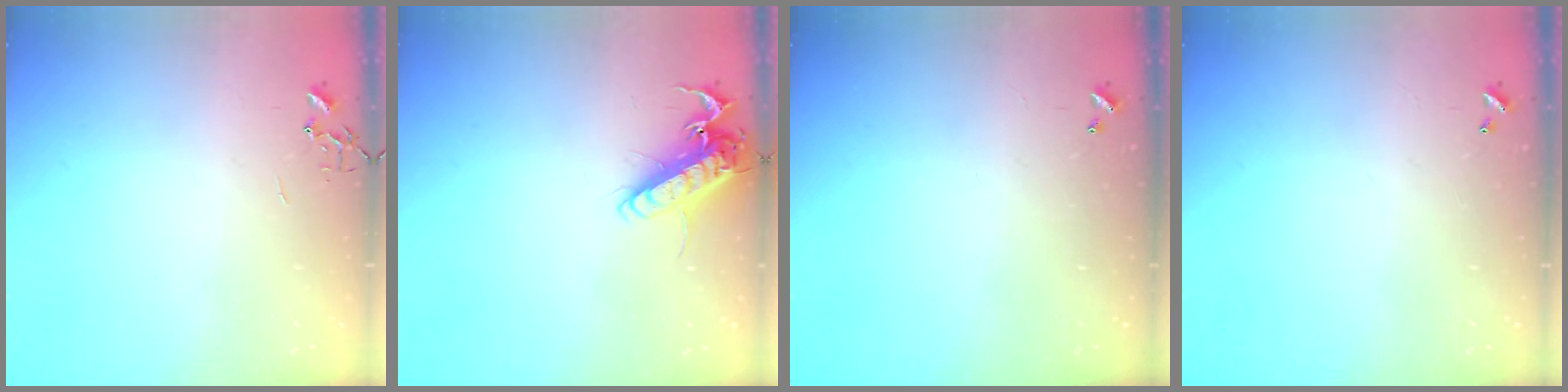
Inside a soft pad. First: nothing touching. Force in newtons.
{"total": 12.8, "press": 12.6, "slide": 2.4}
{"total": 0.0}
{"total": 0.0}